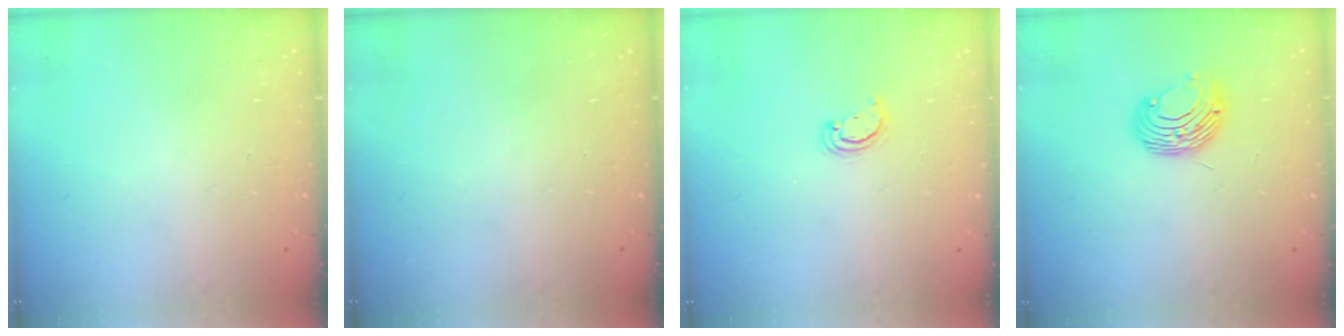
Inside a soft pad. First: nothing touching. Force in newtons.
{"total": 0.0}
{"total": 2.5, "press": 2.5, "slide": 0.3}
{"total": 8.5, "press": 8.5, "slide": 0.6}